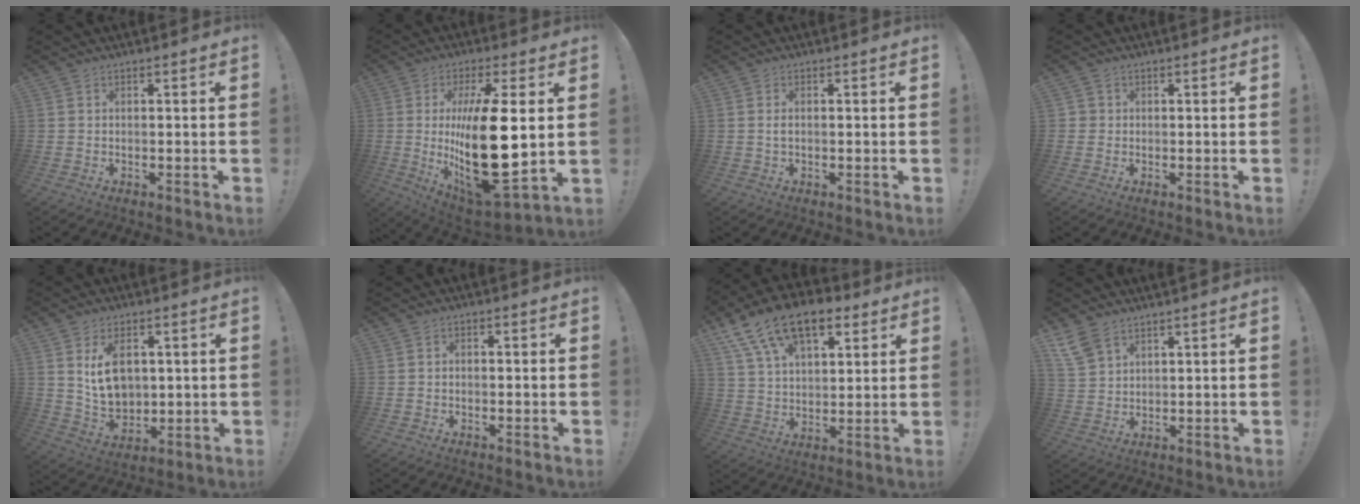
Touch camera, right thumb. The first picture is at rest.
{"total": 25.4, "force": [1.5, 9.2, 23.6], "torque": [-0.431, -0.037, 0.025]}
{"total": 1.4, "force": [-0.1, 0.6, 1.2], "torque": [-0.029, 0.006, -0.001]}
{"total": 1.4, "force": [-0.1, 1.4, 0.3], "torque": [-0.012, 0.006, 0.000]}
{"total": 11.0, "force": [3.7, 7.6, 7.0], "torque": [-0.103, -0.013, 0.070]}
{"total": 1.4, "force": [-0.9, 0.8, 0.6], "torque": [-0.013, 0.007, -0.015]}
{"total": 17.5, "force": [10.2, 9.3, 10.8], "torque": [-0.190, -0.048, 0.188]}
{"total": 5.1, "force": [4.0, 2.3, 2.2], "torque": [-0.048, -0.015, 0.080]}